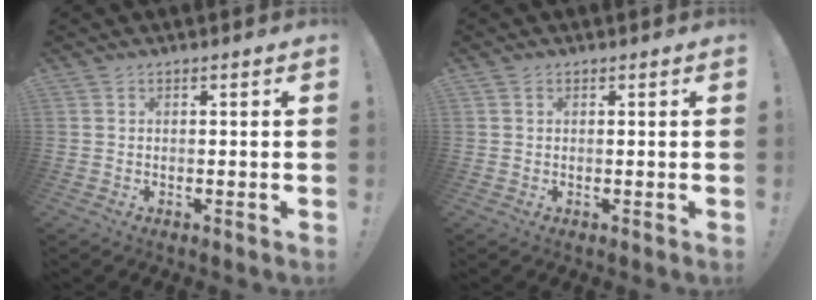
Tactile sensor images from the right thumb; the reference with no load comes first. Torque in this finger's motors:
{"motor_torque": [0.03, -0.14, -0.29, -0.07, 0.08]}